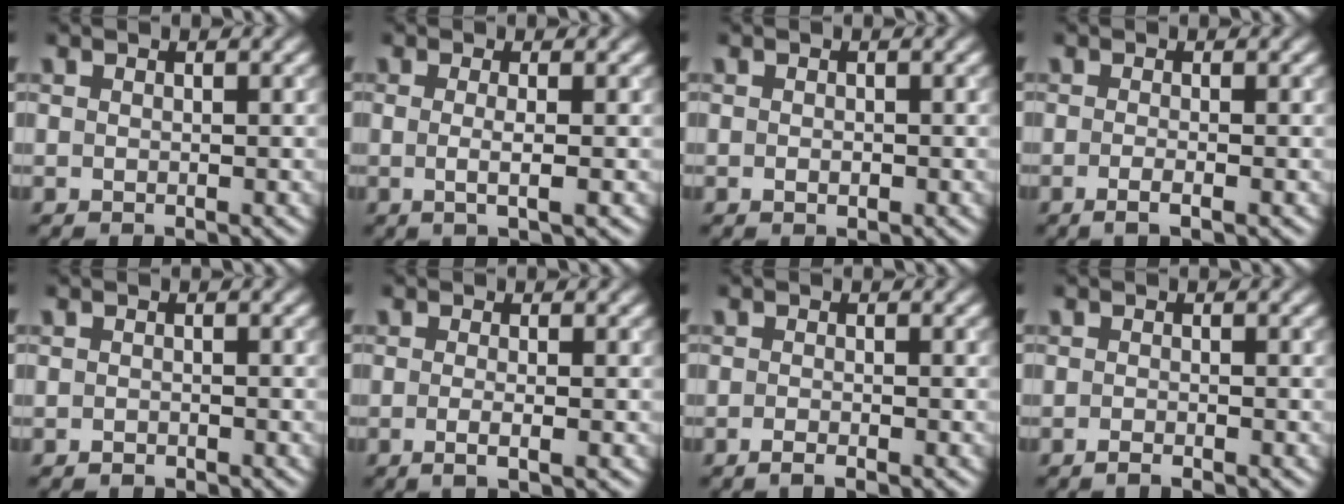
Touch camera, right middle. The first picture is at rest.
{"total": 2.2, "force": [-0.1, 0.6, 2.1], "torque": [-0.035, -0.006, -0.008]}
{"total": 0.7, "force": [-0.2, 0.4, 0.5], "torque": [-0.008, -0.001, -0.002]}
{"total": 1.9, "force": [-0.6, 0.6, 1.7], "torque": [-0.019, -0.005, -0.015]}
{"total": 0.5, "force": [-0.5, 0.2, 0.1], "torque": [-0.001, -0.001, -0.008]}
{"total": 2.1, "force": [-0.3, 0.7, 1.9], "torque": [-0.025, -0.005, -0.013]}
{"total": 1.2, "force": [-0.7, 0.3, 0.9], "torque": [-0.011, -0.003, -0.017]}
{"total": 1.0, "force": [-0.7, 0.2, 0.6], "torque": [-0.008, -0.002, -0.015]}